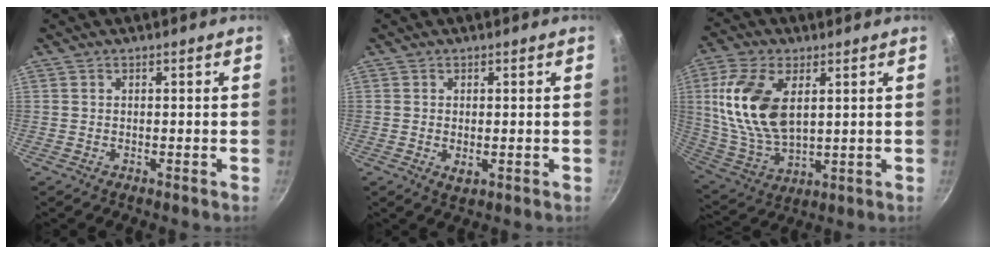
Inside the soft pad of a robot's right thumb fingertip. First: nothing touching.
{"total": 2.2, "force": [-0.1, 1.3, 1.8], "torque": [-0.028, -0.006, -0.001]}
{"total": 16.8, "force": [4.0, 9.4, 13.3], "torque": [-0.254, -0.013, 0.088]}